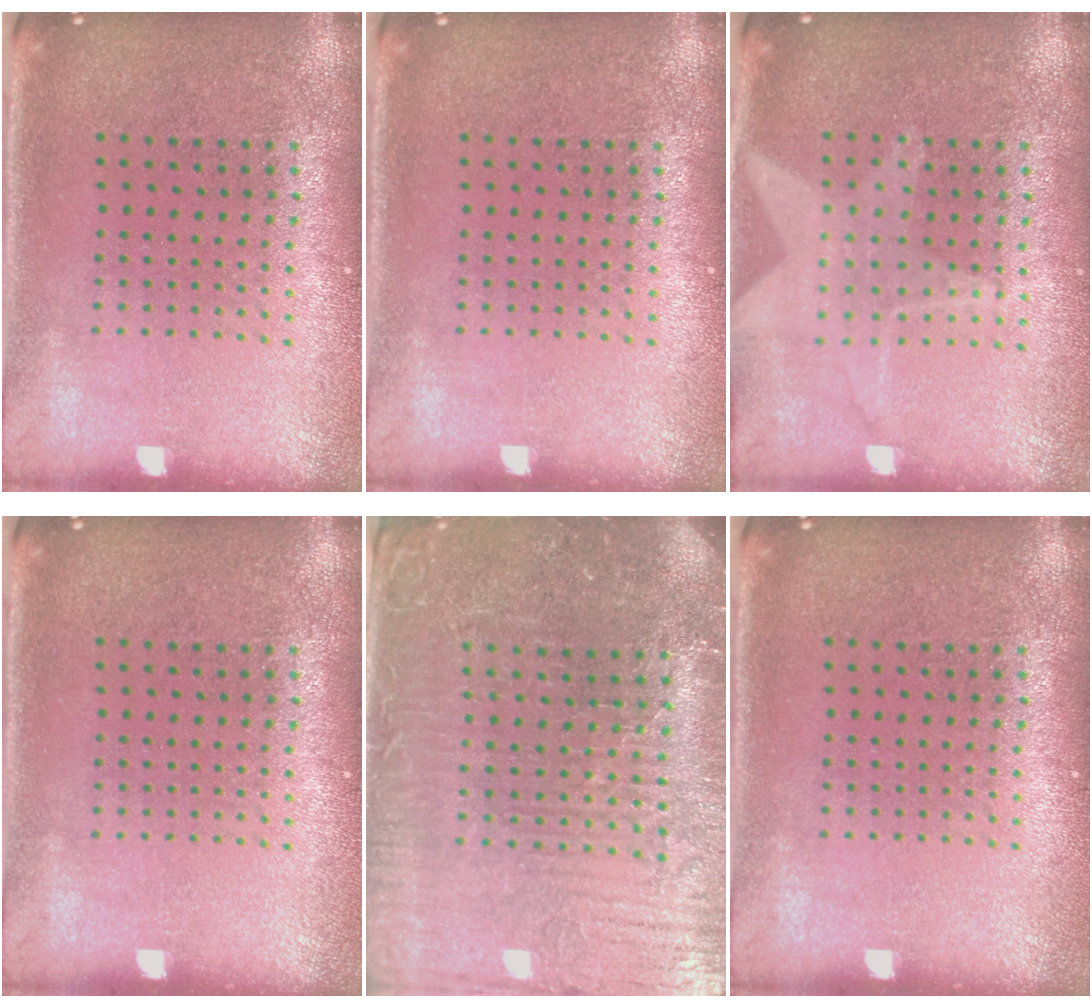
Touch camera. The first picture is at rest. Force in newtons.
{"total": 0.0}
{"total": 1.3, "press": 1.3, "slide": 0.2}
{"total": 0.0}
{"total": 4.7, "press": 4.4, "slide": 1.5}
{"total": 0.0}